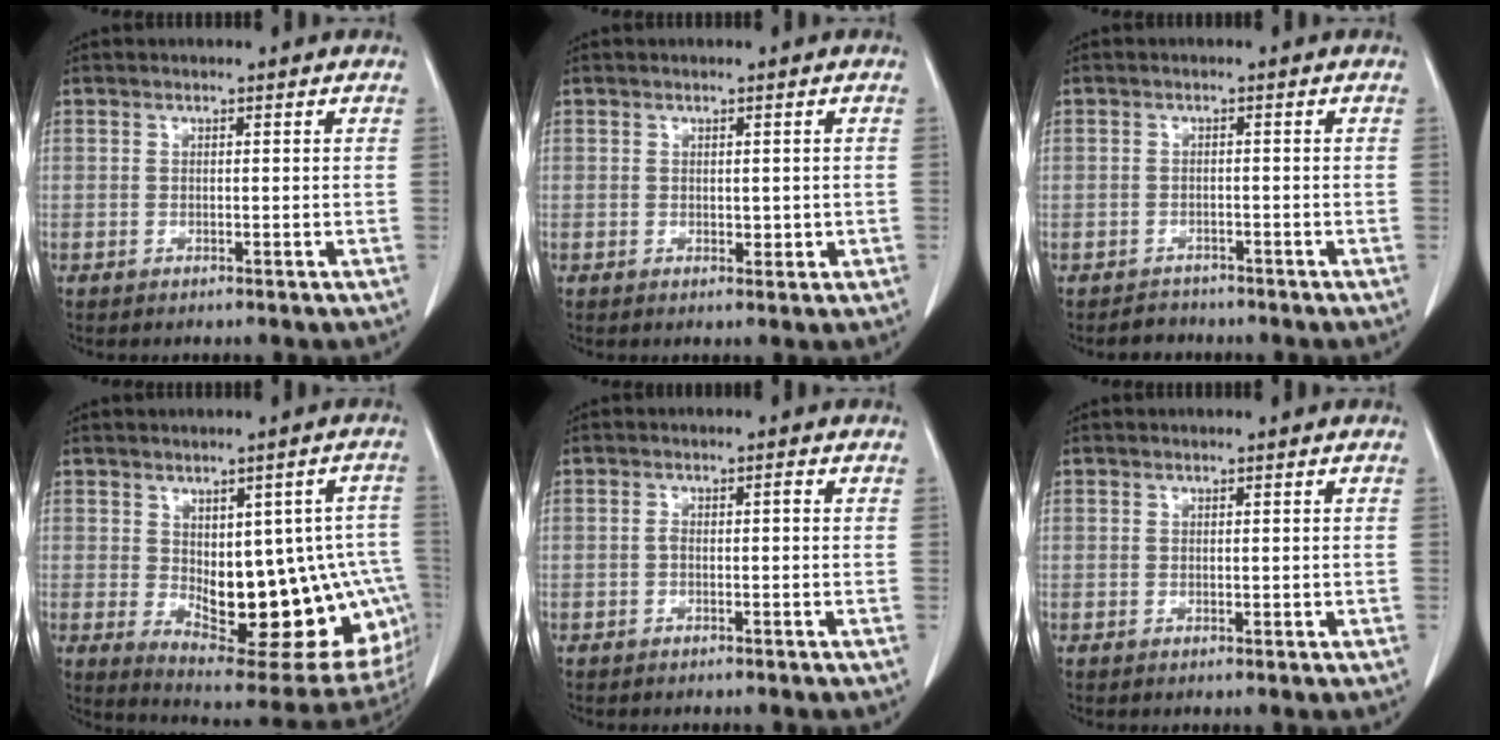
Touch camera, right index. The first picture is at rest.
{"total": 1.6, "force": [0.0, 1.0, 1.3], "torque": [-0.015, -0.002, 0.004]}
{"total": 2.1, "force": [-1.7, 1.1, -0.6], "torque": [0.004, 0.002, -0.028]}
{"total": 21.3, "force": [-2.6, 9.2, 19.0], "torque": [-0.179, 0.011, -0.004]}
{"total": 1.3, "force": [-0.3, 0.4, 1.2], "torque": [-0.020, 0.005, -0.006]}
{"total": 0.6, "force": [0.0, 0.4, 0.5], "torque": [-0.008, -0.002, 0.003]}